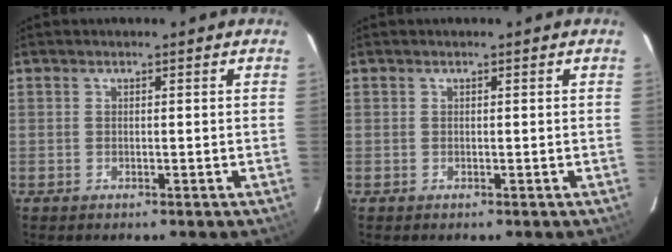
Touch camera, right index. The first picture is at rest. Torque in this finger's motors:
{"motor_torque": [0.10, 0.05, -0.03, 0.01]}